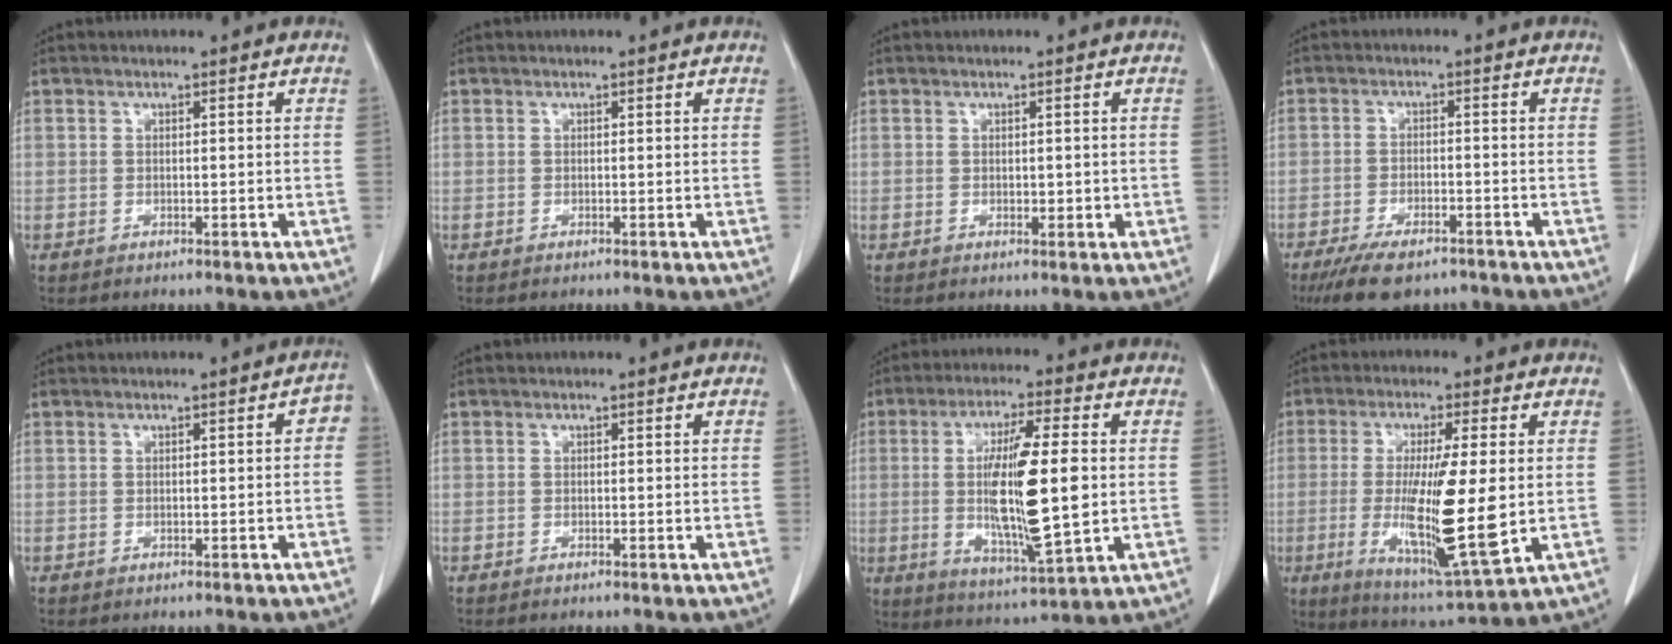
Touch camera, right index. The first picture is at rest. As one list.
[{"total": 0.0}, {"total": 1.4, "force": [0.0, 0.9, 1.0], "torque": [-0.011, 0.000, 0.002]}, {"total": 9.4, "force": [-7.2, 3.4, 5.1], "torque": [-0.082, -0.010, -0.111]}, {"total": 1.8, "force": [-0.2, 0.8, 1.6], "torque": [-0.010, 0.006, -0.003]}, {"total": 0.5, "force": [-0.5, 0.0, 0.2], "torque": [-0.006, -0.002, -0.009]}, {"total": 15.0, "force": [0.0, 1.8, 14.9], "torque": [-0.270, -0.015, 0.002]}, {"total": 15.6, "force": [-1.3, 1.6, 15.5], "torque": [-0.282, -0.029, -0.014]}]